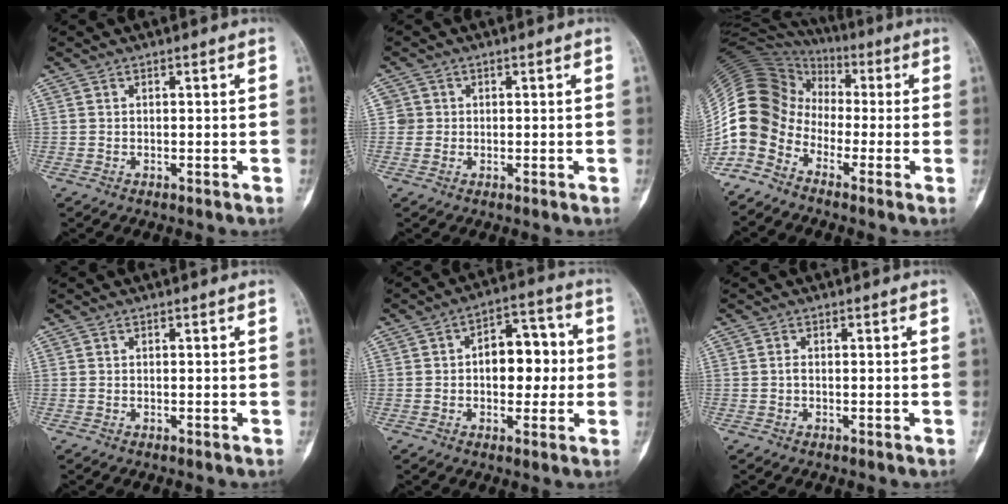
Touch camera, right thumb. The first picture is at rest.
{"total": 1.9, "force": [0.2, 1.9, -0.1], "torque": [0.019, 0.006, -0.002]}
{"total": 13.3, "force": [-5.5, 10.0, 6.9], "torque": [-0.133, 0.062, -0.123]}
{"total": 0.0}
{"total": 10.5, "force": [0.3, 6.5, 8.3], "torque": [-0.078, 0.025, -0.001]}
{"total": 0.6, "force": [-0.1, 0.3, 0.5], "torque": [-0.009, 0.001, -0.004]}